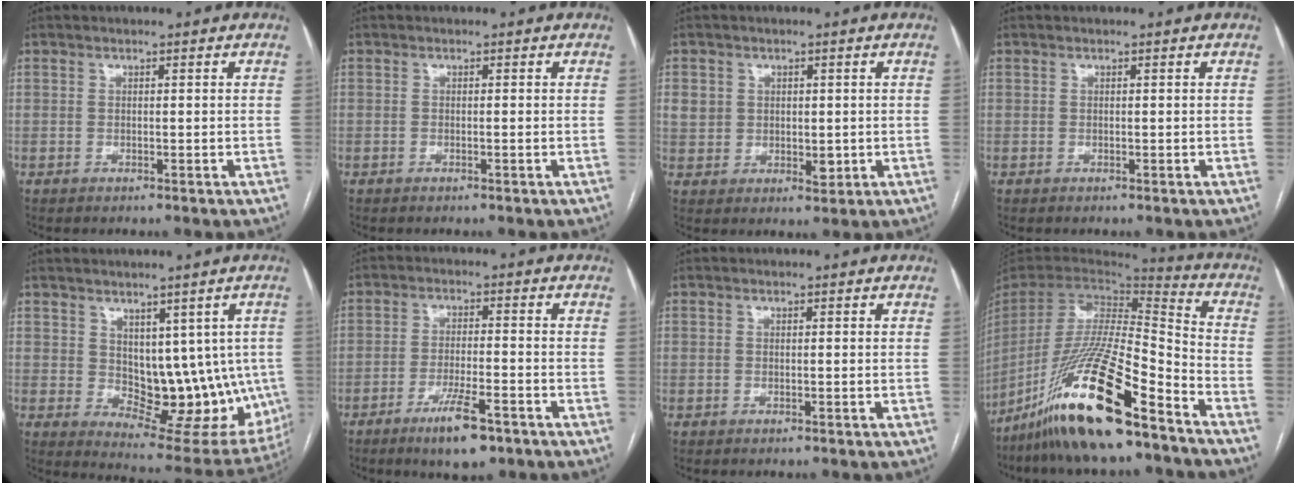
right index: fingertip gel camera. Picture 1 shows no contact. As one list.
[{"total": 0.0}, {"total": 5.4, "force": [0.8, 4.6, 2.7], "torque": [-0.037, 0.002, 0.024]}, {"total": 0.0}, {"total": 13.3, "force": [0.6, 7.7, 10.8], "torque": [-0.117, 0.003, 0.033]}, {"total": 7.5, "force": [-4.8, 1.3, 5.6], "torque": [-0.101, -0.009, -0.076]}, {"total": 0.0}, {"total": 23.7, "force": [-16.0, 2.6, 17.2], "torque": [-0.342, -0.046, -0.293]}]